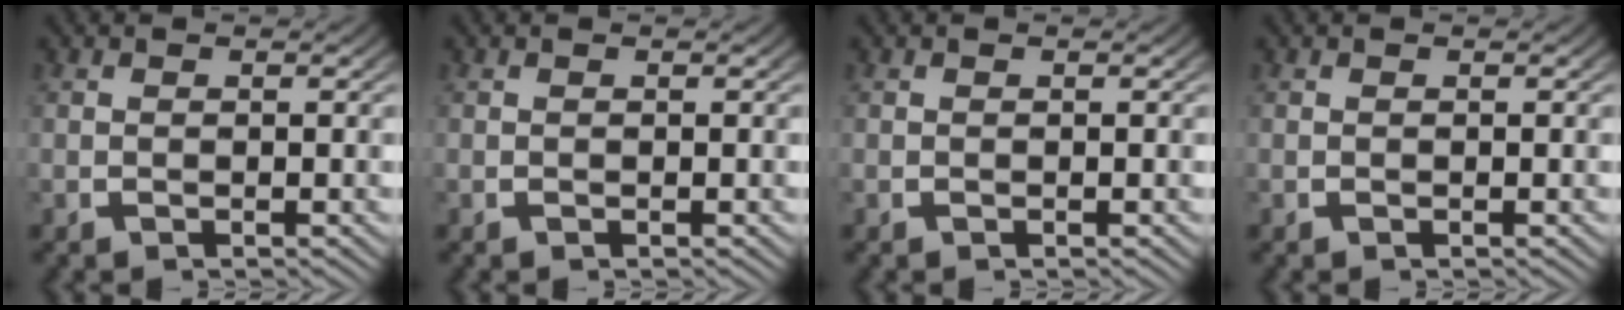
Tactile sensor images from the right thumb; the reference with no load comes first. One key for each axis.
{"total": 0.0}
{"total": 0.0}
{"total": 0.0}